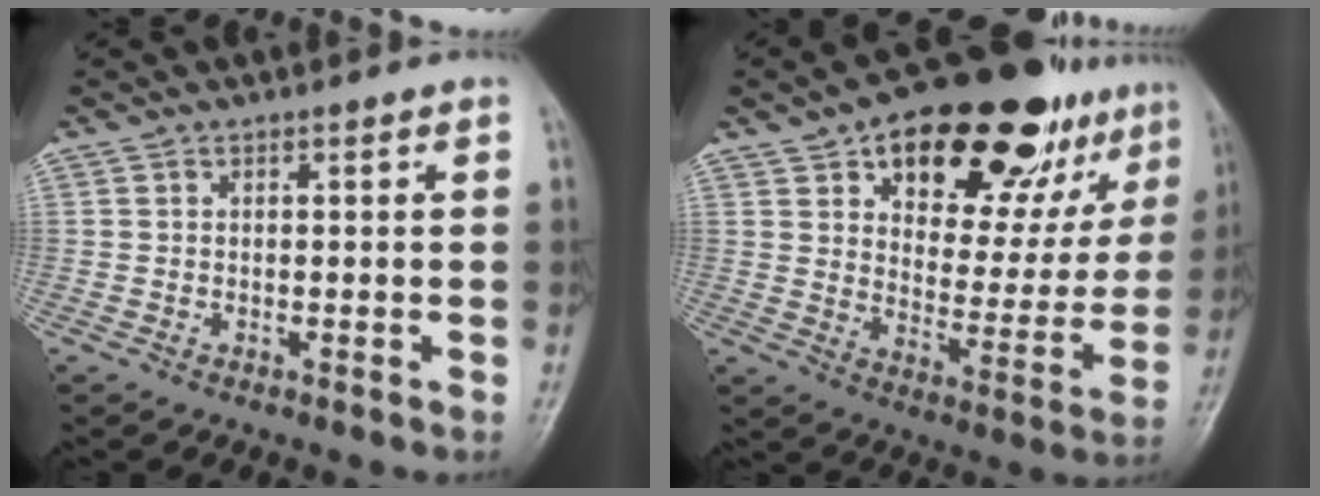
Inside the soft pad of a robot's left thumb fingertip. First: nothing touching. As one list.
[{"total": 26.8, "force": [16.3, 12.8, 16.9], "torque": [-0.187, -0.037, 0.239]}]